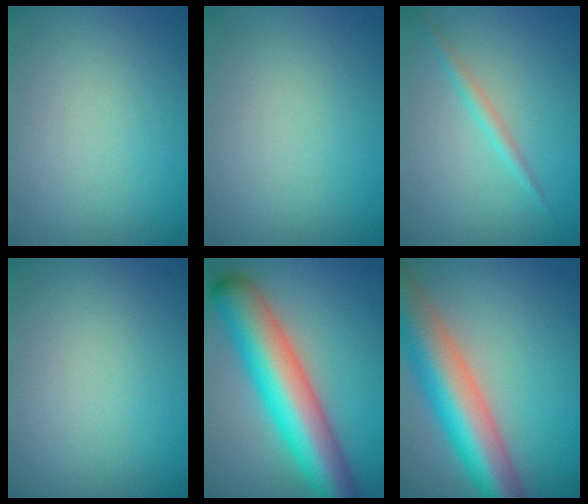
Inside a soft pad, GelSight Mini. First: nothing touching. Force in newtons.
{"total": 0.0}
{"total": 1.4, "press": 1.4, "slide": 0.1}
{"total": 0.0}
{"total": 10.4, "press": 10.4, "slide": 0.2}
{"total": 10.2, "press": 10.2, "slide": 0.5}